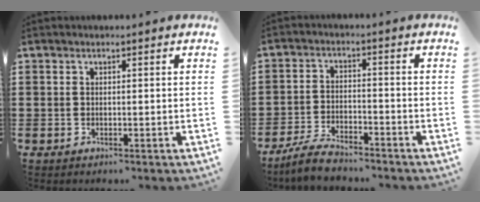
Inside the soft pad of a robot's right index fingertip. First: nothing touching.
{"total": 4.9, "force": [-4.6, 0.7, 1.5], "torque": [-0.039, 0.003, -0.094]}